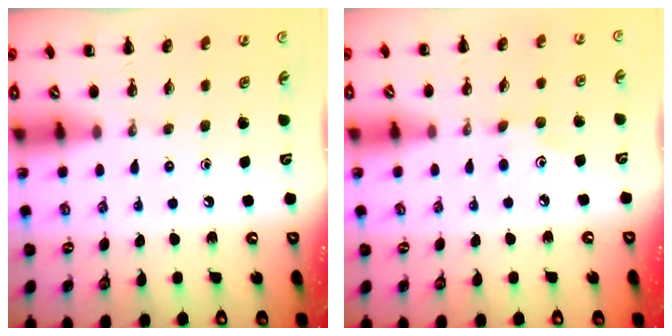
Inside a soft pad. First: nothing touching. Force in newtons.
{"total": 2.6, "press": 2.4, "slide": 0.9}